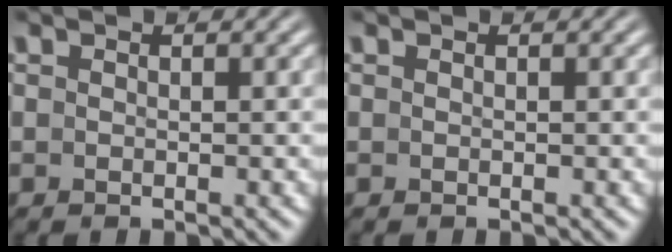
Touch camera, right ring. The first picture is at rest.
{"total": 0.0}